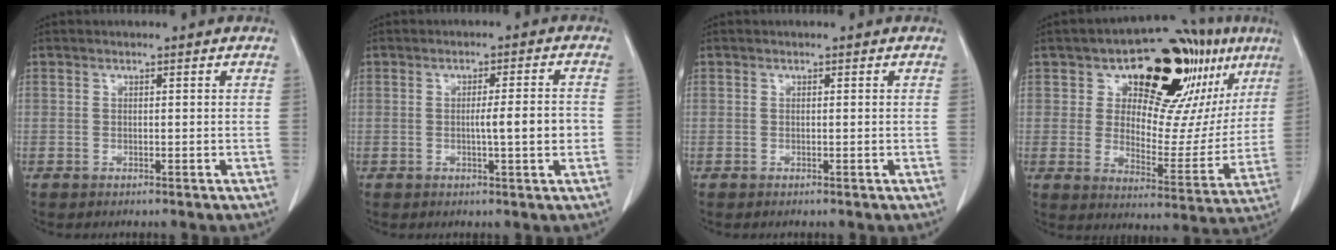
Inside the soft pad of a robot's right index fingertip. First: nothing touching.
{"total": 5.0, "force": [-0.8, 0.0, 5.0], "torque": [-0.077, 0.000, -0.011]}
{"total": 0.0}
{"total": 22.3, "force": [11.2, 10.2, 16.3], "torque": [-0.217, 0.030, 0.166]}